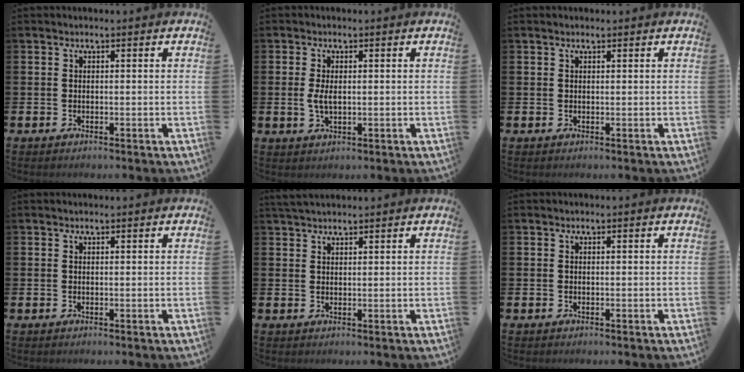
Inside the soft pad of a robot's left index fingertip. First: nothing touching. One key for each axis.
{"total": 2.6, "fx": 0.1, "fy": 1.2, "fz": 2.3, "tx": -0.045, "ty": 0.005, "tz": 0.000}
{"total": 0.7, "fx": 0.6, "fy": 0.2, "fz": 0.4, "tx": -0.007, "ty": 0.003, "tz": 0.011}
{"total": 0.0}
{"total": 2.4, "fx": 2.3, "fy": 0.6, "fz": 0.7, "tx": -0.017, "ty": -0.002, "tz": 0.043}
{"total": 0.0}